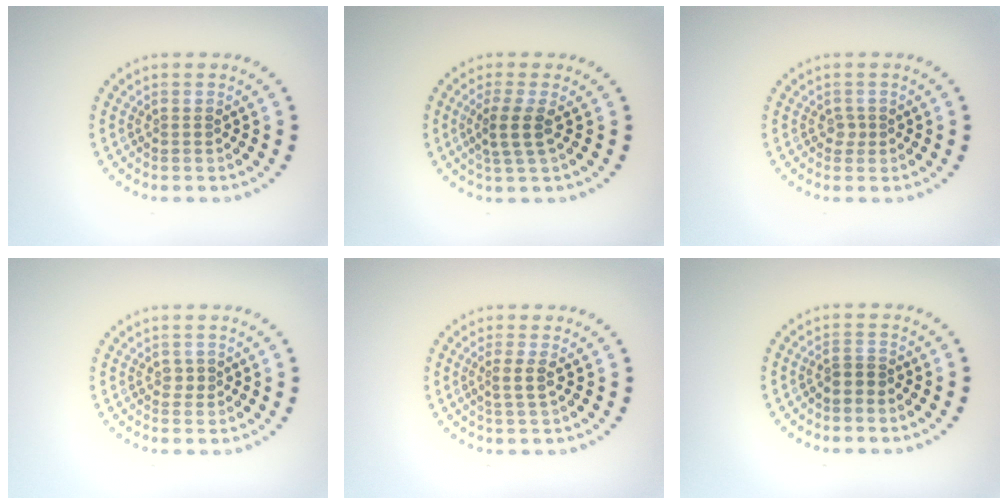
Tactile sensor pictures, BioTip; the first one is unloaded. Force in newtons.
{"total": 2.5, "press": 2.0, "slide": 1.4}
{"total": 0.9, "press": 0.7, "slide": 0.6}
{"total": 0.9, "press": 0.9, "slide": 0.2}
{"total": 1.6, "press": 1.2, "slide": 1.0}
{"total": 1.5, "press": 1.3, "slide": 0.7}